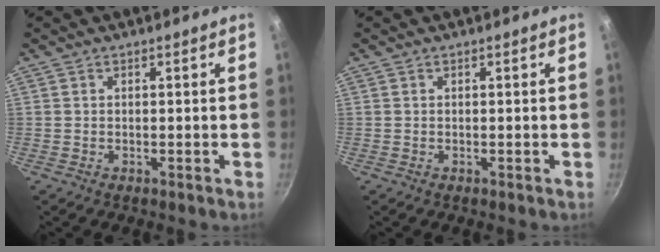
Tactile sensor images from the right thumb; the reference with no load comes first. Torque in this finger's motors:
{"motor_torque": [0.00, 0.00, -0.32, 0.32, 0.00]}